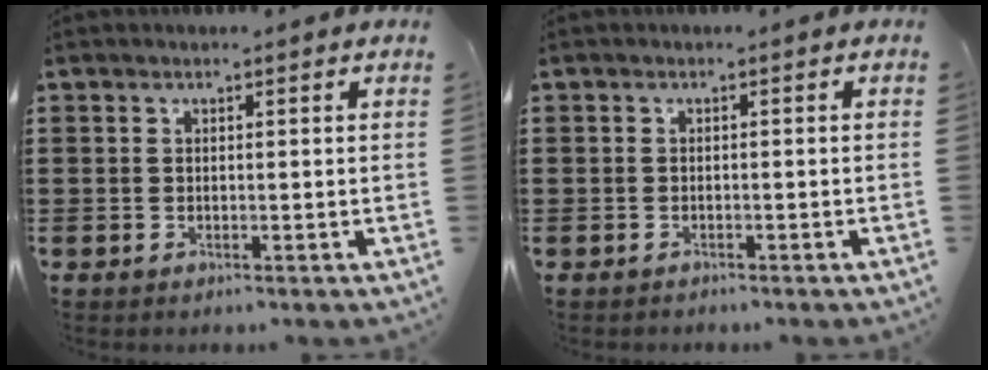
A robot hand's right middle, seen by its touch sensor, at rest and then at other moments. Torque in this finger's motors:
{"motor_torque": [-0.54, 0.73, -0.52, -0.21]}